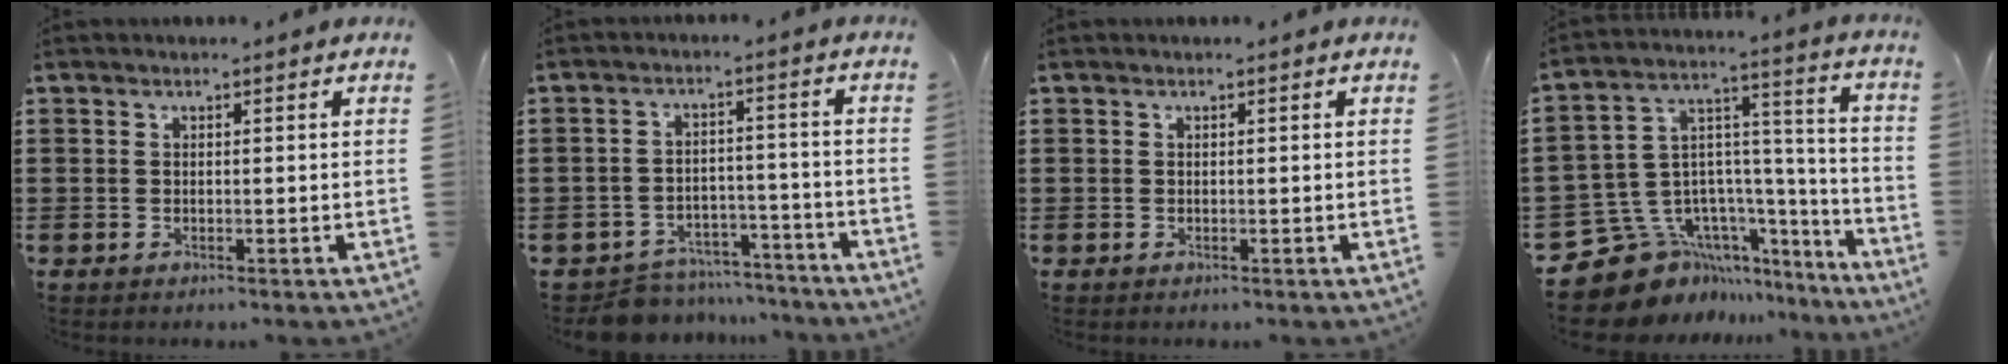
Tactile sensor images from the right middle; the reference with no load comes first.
{"total": 6.5, "force": [-6.4, 1.3, 0.5], "torque": [-0.011, 0.019, -0.126]}
{"total": 0.0}
{"total": 11.2, "force": [-8.1, 7.4, 2.6], "torque": [-0.104, -0.007, -0.145]}